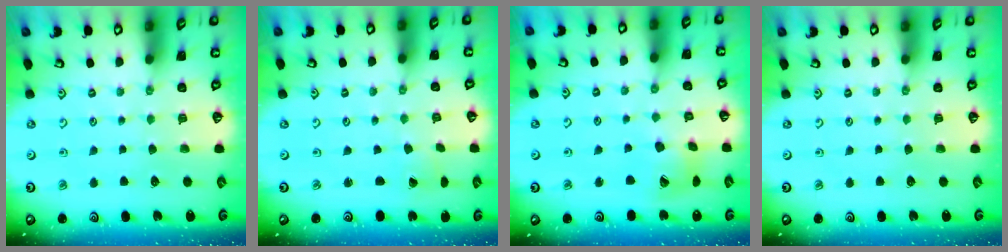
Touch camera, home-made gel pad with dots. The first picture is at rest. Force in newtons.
{"total": 0.8, "press": 0.7, "slide": 0.1}
{"total": 12.8, "press": 12.7, "slide": 1.6}
{"total": 0.0}